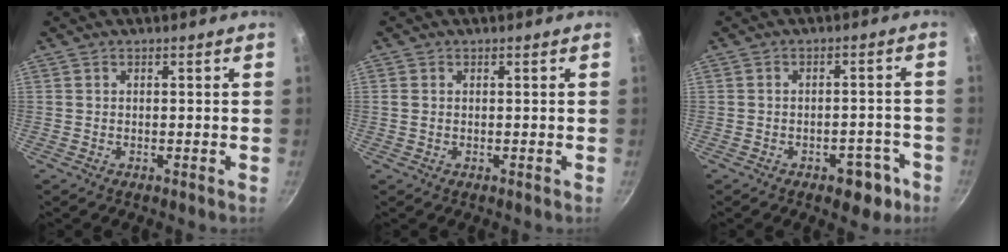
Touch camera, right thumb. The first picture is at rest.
{"total": 1.0, "force": [0.2, 0.8, 0.6], "torque": [-0.013, 0.002, 0.002]}
{"total": 6.5, "force": [-3.5, 3.7, 4.0], "torque": [-0.019, 0.032, -0.032]}